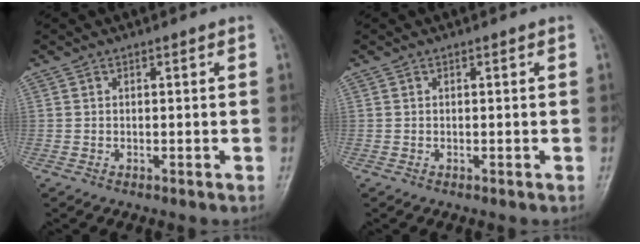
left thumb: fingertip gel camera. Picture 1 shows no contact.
{"total": 0.0}